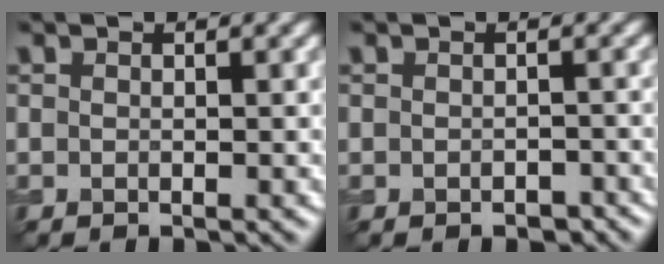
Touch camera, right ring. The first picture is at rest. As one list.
[{"total": 1.2, "force": [-0.7, 0.7, 0.7], "torque": [-0.011, -0.005, -0.009]}]